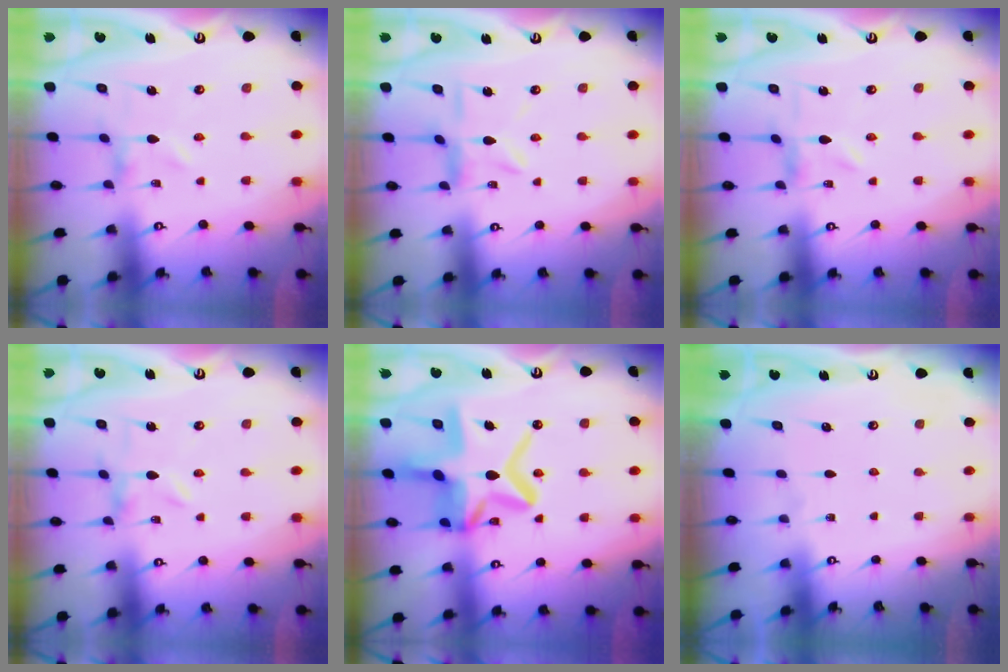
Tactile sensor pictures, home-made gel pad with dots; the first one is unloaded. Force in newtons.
{"total": 6.2, "press": 6.2, "slide": 0.6}
{"total": 0.7, "press": 0.7, "slide": 0.2}
{"total": 0.0}
{"total": 18.3, "press": 18.2, "slide": 1.8}
{"total": 0.0}